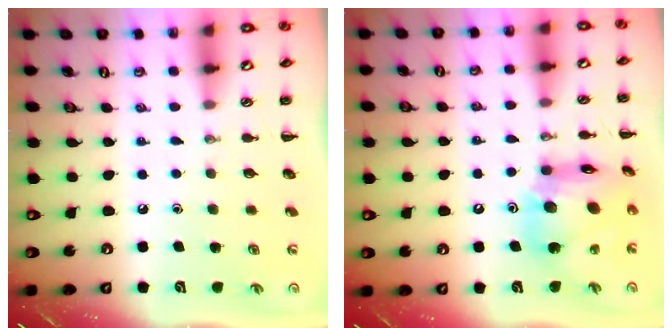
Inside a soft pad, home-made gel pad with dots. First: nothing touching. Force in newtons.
{"total": 17.3, "press": 17.0, "slide": 2.9}